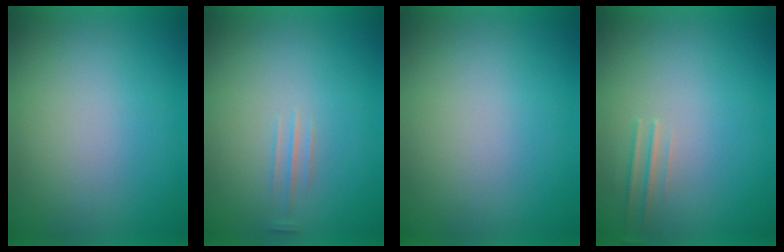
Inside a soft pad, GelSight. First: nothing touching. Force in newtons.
{"total": 1.3}
{"total": 1.0}
{"total": 1.5}